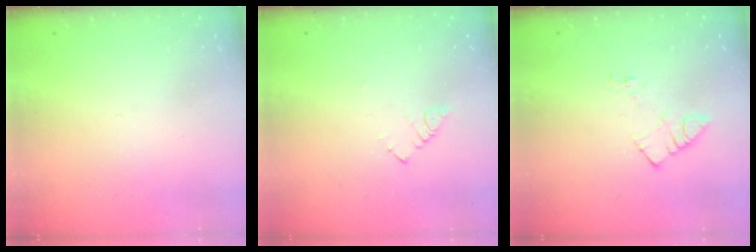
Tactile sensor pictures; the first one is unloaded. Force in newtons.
{"total": 3.0, "press": 2.9, "slide": 0.4}
{"total": 5.2, "press": 5.2, "slide": 0.7}